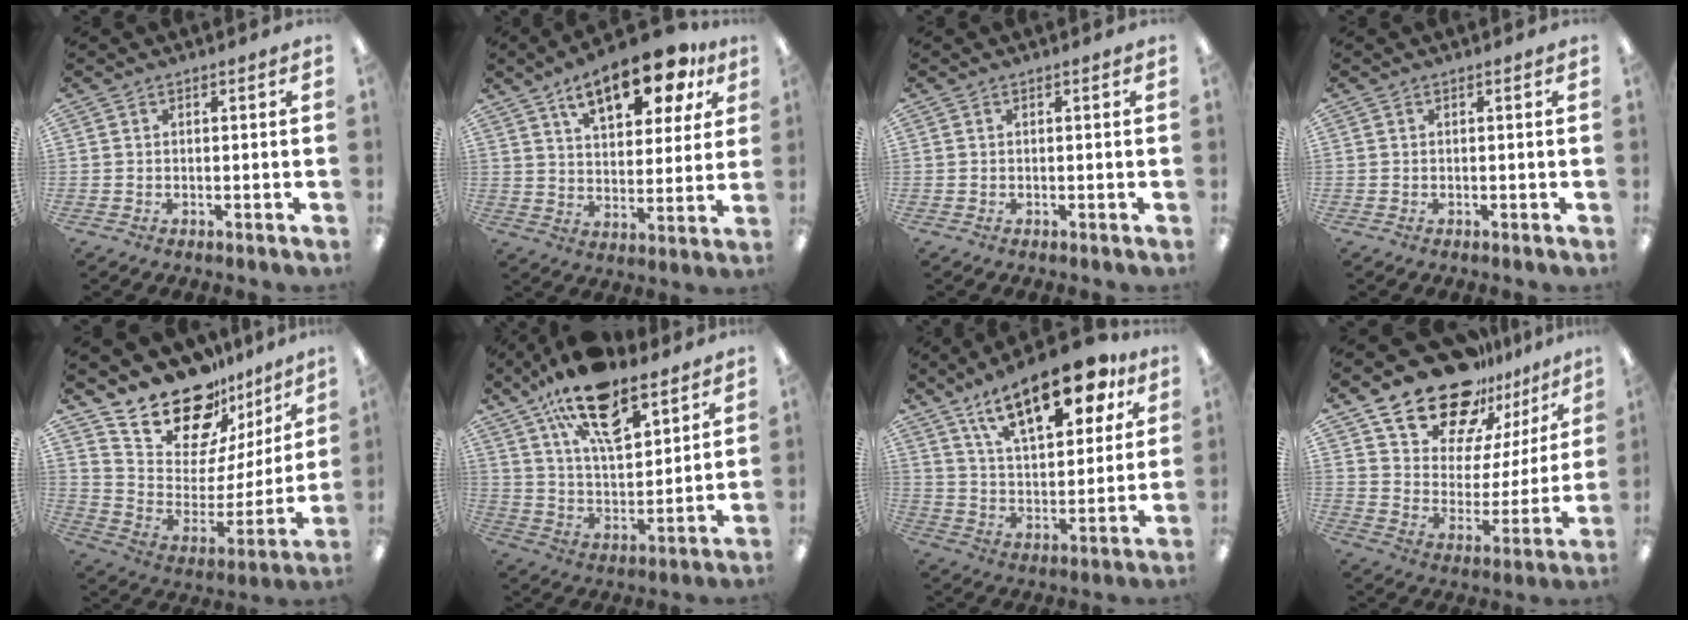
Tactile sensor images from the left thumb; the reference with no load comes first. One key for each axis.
{"total": 16.6, "fx": 10.4, "fy": 7.2, "fz": 10.8, "tx": -0.160, "ty": -0.043, "tz": 0.172}
{"total": 0.0}
{"total": 0.0}
{"total": 18.8, "fx": 16.4, "fy": 7.9, "fz": 4.8, "tx": -0.089, "ty": -0.143, "tz": 0.292}
{"total": 18.9, "fx": 12.7, "fy": 8.2, "fz": 11.4, "tx": -0.190, "ty": -0.065, "tz": 0.220}
{"total": 20.2, "fx": 12.9, "fy": 8.4, "fz": 13.1, "tx": -0.204, "ty": -0.057, "tz": 0.214}
{"total": 19.6, "fx": 15.8, "fy": 9.7, "fz": 6.4, "tx": -0.124, "ty": -0.116, "tz": 0.284}